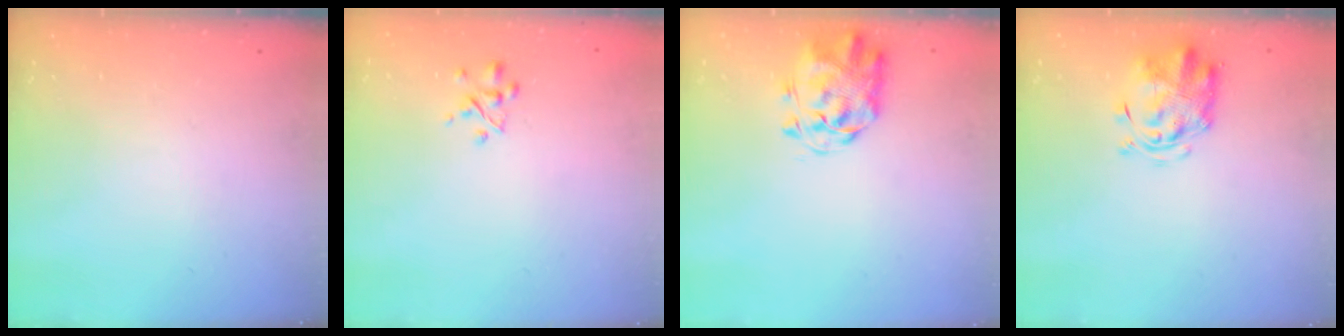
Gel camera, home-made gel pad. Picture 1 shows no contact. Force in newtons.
{"total": 2.3, "press": 2.3, "slide": 0.3}
{"total": 2.9, "press": 2.8, "slide": 0.8}
{"total": 2.9, "press": 2.9, "slide": 0.6}